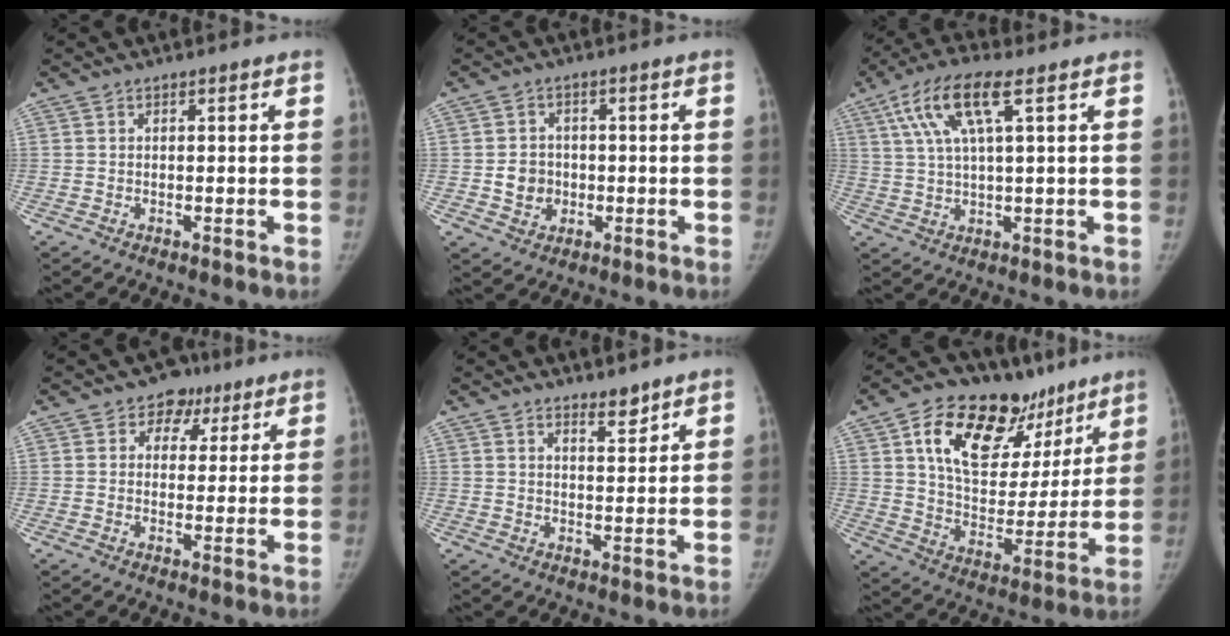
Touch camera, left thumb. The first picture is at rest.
{"total": 5.1, "force": [-0.7, 4.6, 2.1], "torque": [-0.015, 0.006, -0.008]}
{"total": 10.5, "force": [4.3, 2.4, 9.3], "torque": [-0.205, 0.011, 0.082]}
{"total": 5.7, "force": [3.0, 4.6, 1.3], "torque": [0.019, -0.004, 0.038]}
{"total": 3.2, "force": [2.8, 0.9, 1.3], "torque": [-0.009, -0.026, 0.045]}
{"total": 25.5, "force": [13.5, 14.6, 16.0], "torque": [-0.205, -0.021, 0.223]}